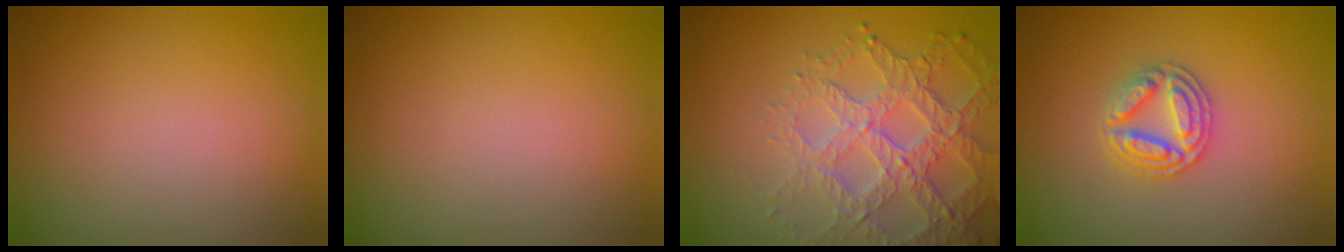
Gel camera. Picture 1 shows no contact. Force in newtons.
{"total": 0.0}
{"total": 5.7, "press": 4.6, "slide": 3.3}
{"total": 3.7, "press": 3.6, "slide": 0.6}